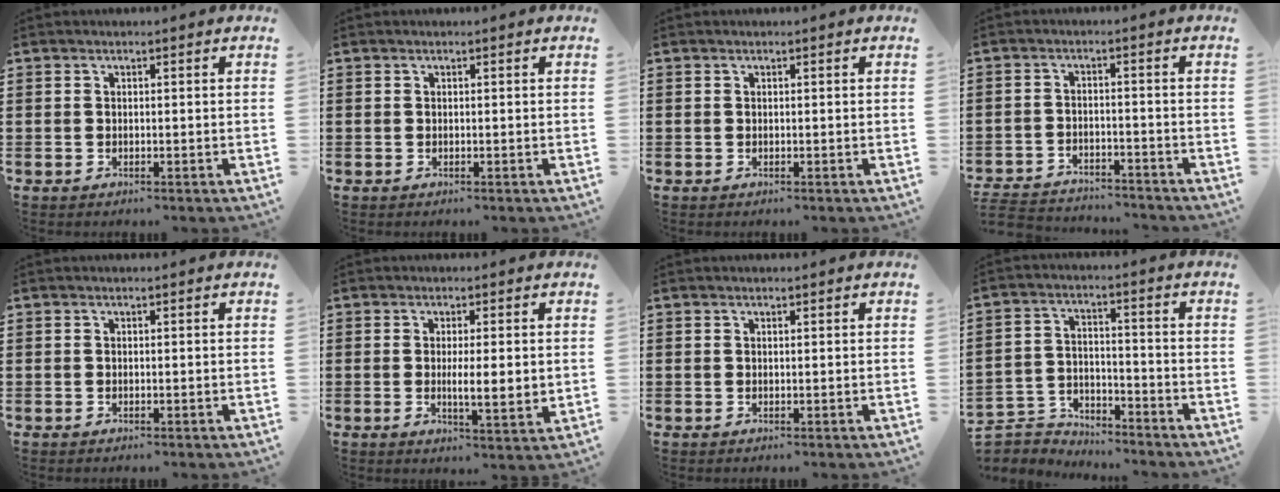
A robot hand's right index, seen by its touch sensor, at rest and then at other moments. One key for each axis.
{"total": 0.0}
{"total": 0.0}
{"total": 4.2, "fx": -4.2, "fy": 0.3, "fz": 0.0, "tx": -0.010, "ty": -0.003, "tz": -0.091}
{"total": 0.0}
{"total": 4.2, "fx": 0.1, "fy": 0.8, "fz": 4.1, "tx": -0.066, "ty": -0.003, "tz": -0.001}
{"total": 0.0}
{"total": 5.4, "fx": -5.3, "fy": 1.0, "fz": -0.2, "tx": -0.014, "ty": 0.007, "tz": -0.113}